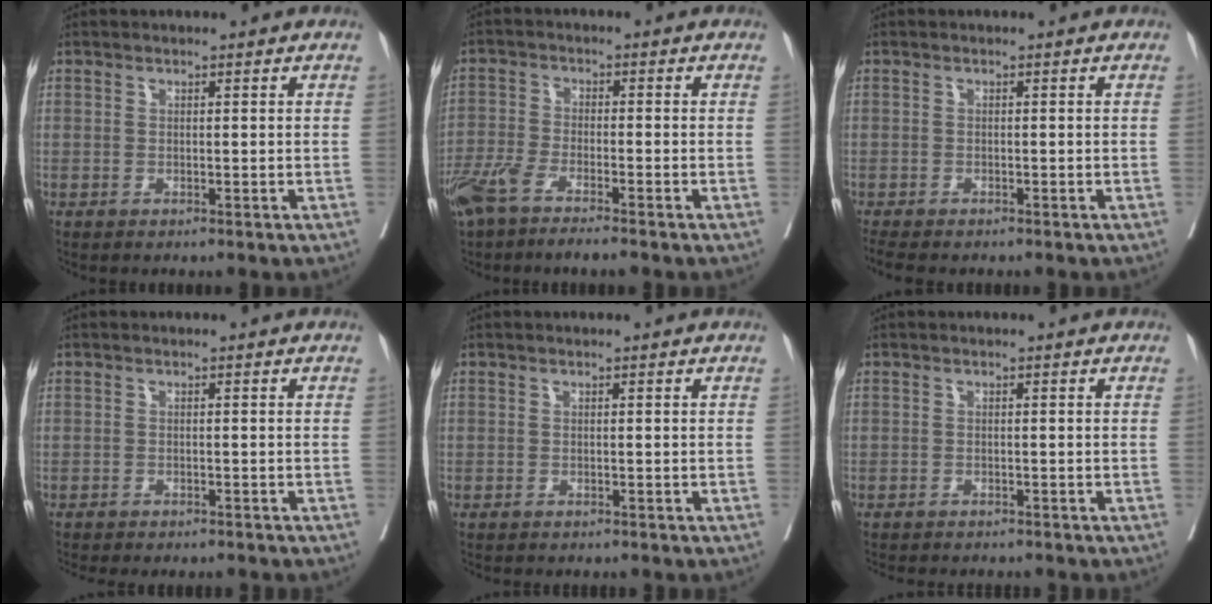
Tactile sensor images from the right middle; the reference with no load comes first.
{"total": 7.0, "force": [-5.3, 0.9, 4.6], "torque": [-0.087, -0.011, -0.096]}
{"total": 3.7, "force": [-3.1, 0.9, 1.7], "torque": [-0.029, -0.011, -0.048]}
{"total": 8.3, "force": [-7.6, 1.6, 2.8], "torque": [-0.033, -0.008, -0.095]}
{"total": 4.1, "force": [-3.7, 0.9, 1.5], "torque": [-0.020, -0.005, -0.046]}
{"total": 7.7, "force": [-7.2, 1.5, 2.4], "torque": [-0.028, -0.007, -0.091]}